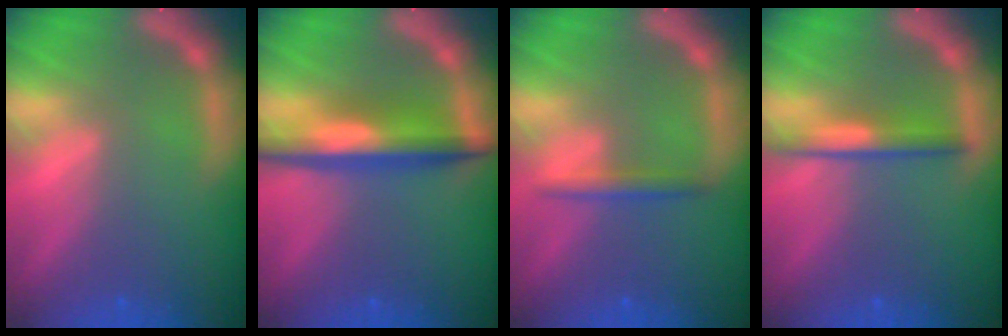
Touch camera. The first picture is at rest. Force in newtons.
{"total": 6.0}
{"total": 1.9}
{"total": 3.0}